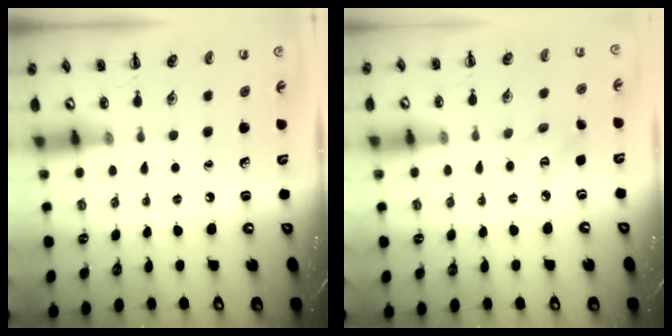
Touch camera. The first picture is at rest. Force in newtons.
{"total": 2.9, "press": 2.8, "slide": 0.8}